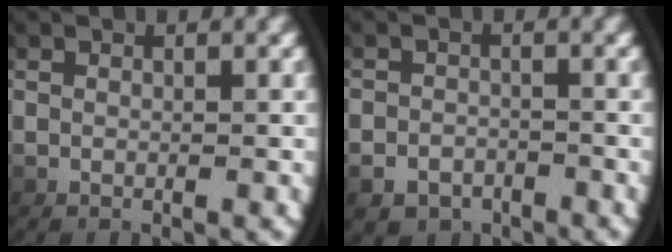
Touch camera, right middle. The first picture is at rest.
{"total": 3.6, "force": [-2.6, 2.5, 0.4], "torque": [0.001, -0.012, -0.041]}